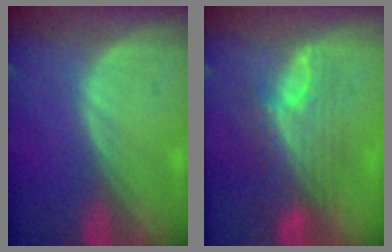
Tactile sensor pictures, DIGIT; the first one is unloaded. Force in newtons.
{"total": 7.3, "press": 7.2, "slide": 1.3}